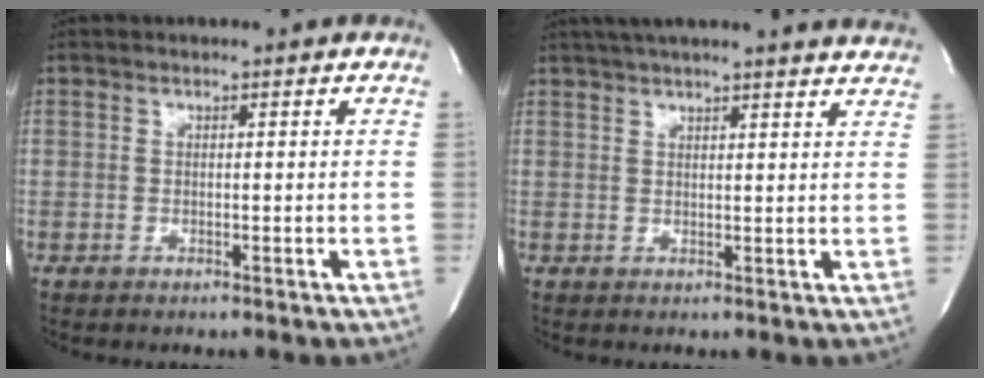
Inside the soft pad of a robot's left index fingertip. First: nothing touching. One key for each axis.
{"total": 19.2, "fx": 17.5, "fy": 0.5, "fz": 7.8, "tx": -0.126, "ty": 0.005, "tz": 0.217}